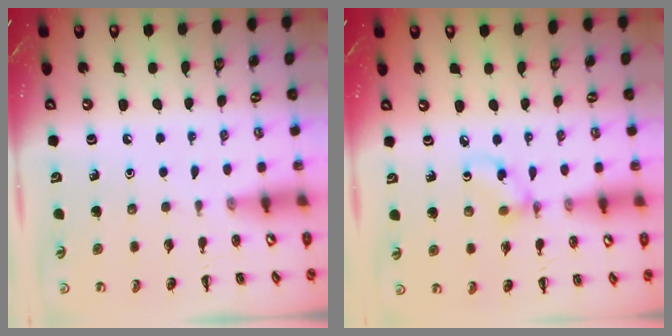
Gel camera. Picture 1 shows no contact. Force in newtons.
{"total": 3.7, "press": 3.7, "slide": 0.4}